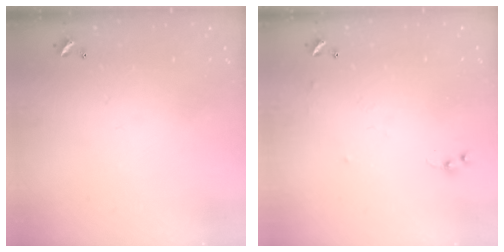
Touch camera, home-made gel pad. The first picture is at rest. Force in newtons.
{"total": 6.6, "press": 6.6, "slide": 0.6}